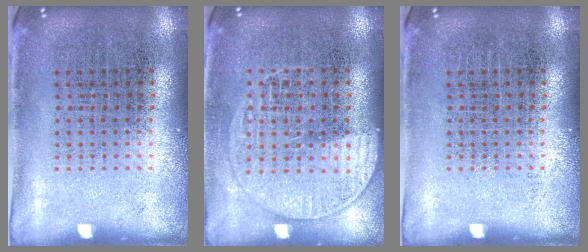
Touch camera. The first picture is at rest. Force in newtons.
{"total": 1.3, "press": 1.2, "slide": 0.5}
{"total": 0.0}